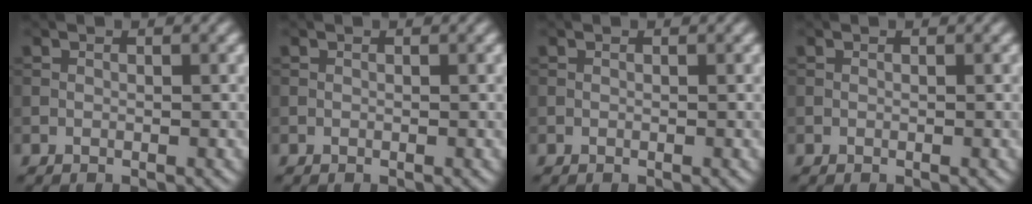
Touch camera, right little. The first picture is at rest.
{"total": 0.0}
{"total": 0.0}
{"total": 0.0}